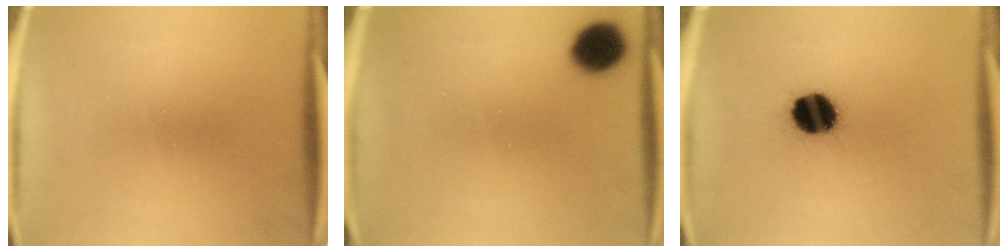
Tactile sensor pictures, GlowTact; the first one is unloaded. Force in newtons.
{"total": 9.3}
{"total": 12.0}